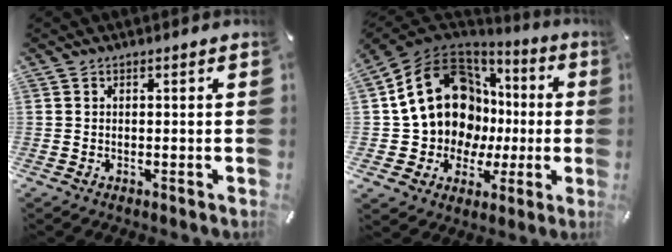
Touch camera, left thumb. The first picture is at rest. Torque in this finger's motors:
{"motor_torque": [2.50, 2.51, 1.64, -1.12, 0.29]}